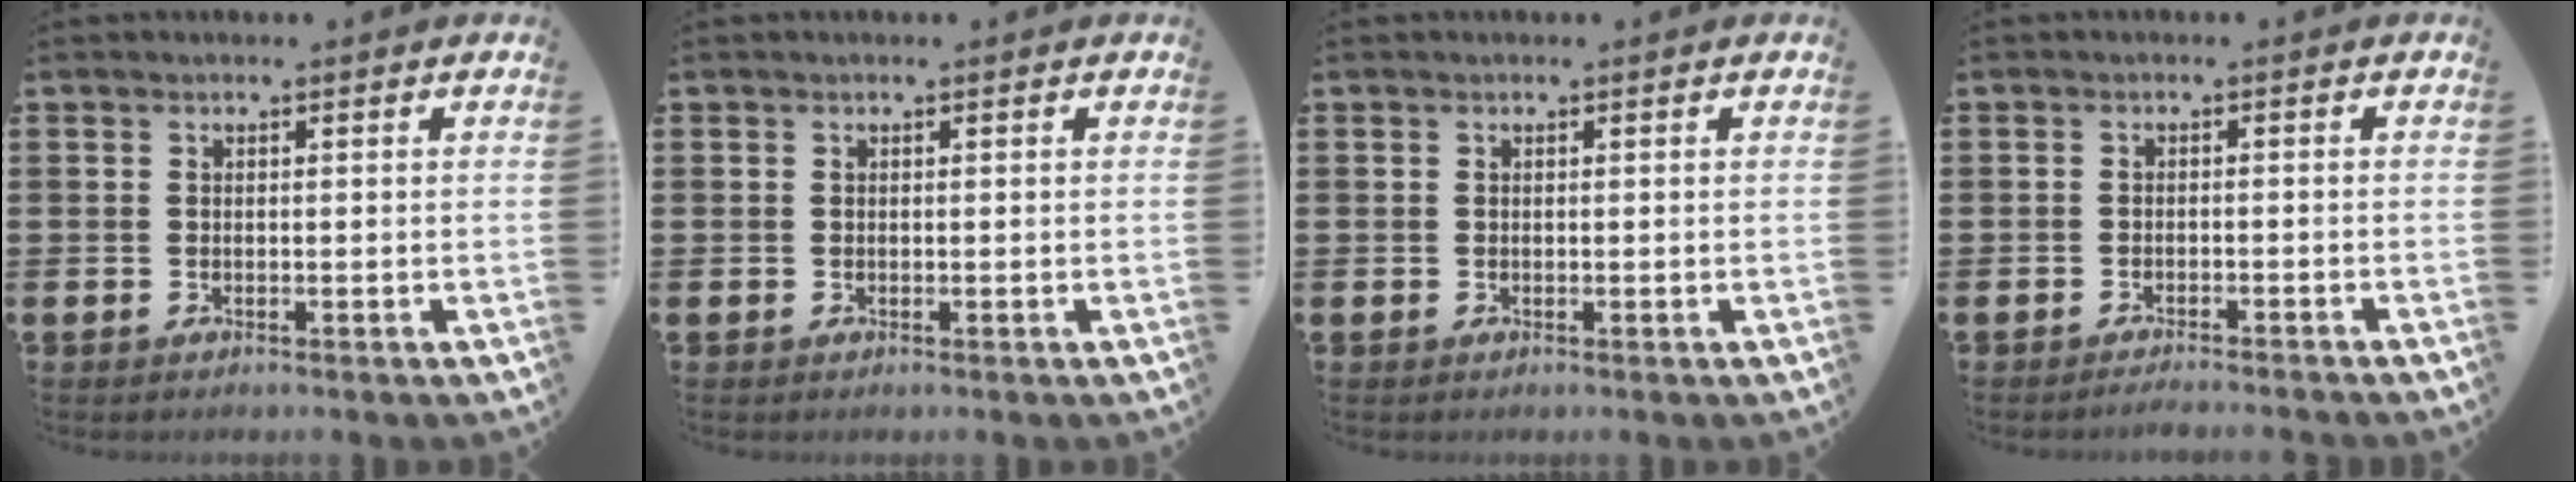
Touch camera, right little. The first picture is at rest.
{"total": 0.0}
{"total": 0.0}
{"total": 1.3, "force": [-1.3, -0.2, 0.2], "torque": [-0.004, 0.001, -0.025]}